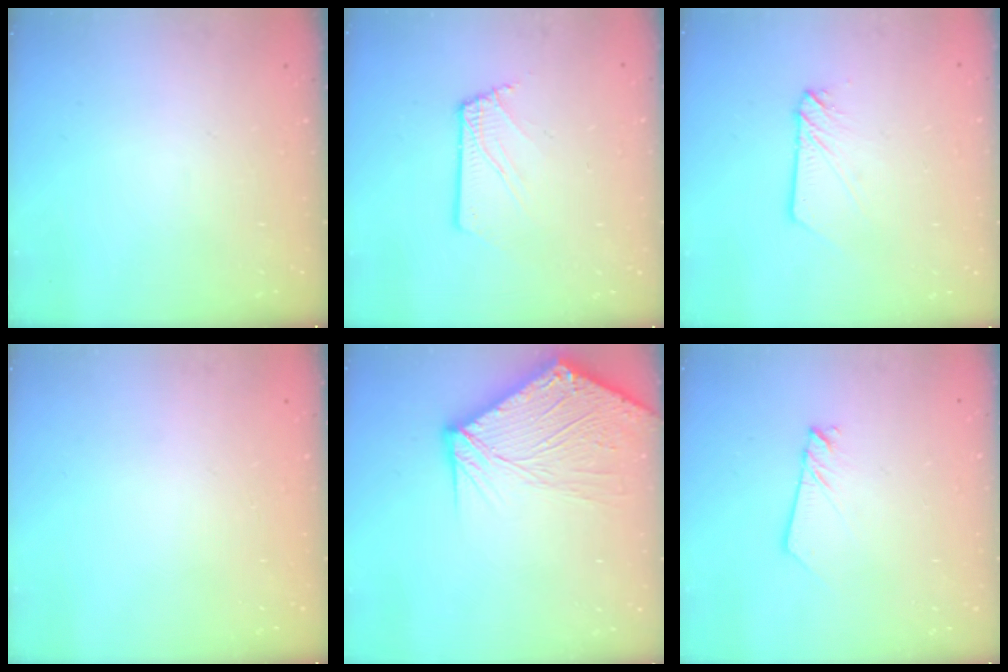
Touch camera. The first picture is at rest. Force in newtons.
{"total": 3.2, "press": 3.2, "slide": 0.4}
{"total": 2.9, "press": 2.9, "slide": 0.3}
{"total": 0.0}
{"total": 15.2, "press": 14.9, "slide": 2.6}
{"total": 2.2, "press": 2.2, "slide": 0.0}